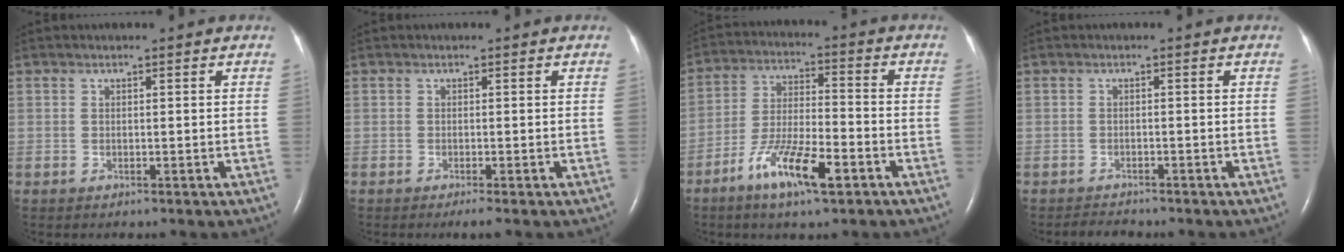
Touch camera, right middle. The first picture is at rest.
{"total": 1.1, "force": [-0.8, -0.2, 0.8], "torque": [-0.015, -0.004, -0.014]}
{"total": 10.5, "force": [-5.7, 2.2, 8.6], "torque": [-0.170, -0.007, -0.103]}
{"total": 1.6, "force": [-1.6, 0.3, 0.0], "torque": [-0.008, -0.008, -0.023]}